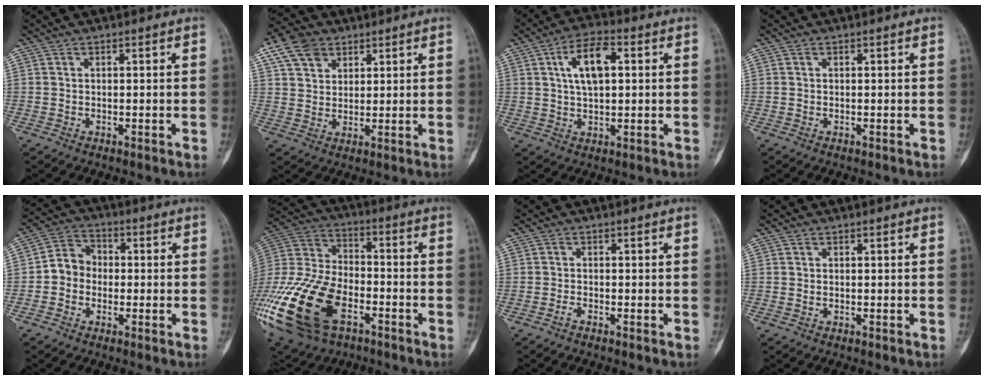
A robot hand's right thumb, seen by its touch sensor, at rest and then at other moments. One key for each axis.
{"total": 8.4, "fx": 4.4, "fy": 6.1, "fz": 3.6, "tx": -0.050, "ty": -0.003, "tz": 0.084}
{"total": 9.0, "fx": 2.3, "fy": 4.3, "fz": 7.6, "tx": -0.131, "ty": 0.009, "tz": 0.036}
{"total": 0.0}
{"total": 6.4, "fx": -1.1, "fy": 5.6, "fz": 2.9, "tx": -0.027, "ty": 0.025, "tz": -0.035}
{"total": 29.0, "fx": -12.1, "fy": 17.6, "fz": 19.7, "tx": -0.501, "ty": 0.018, "tz": -0.216}
{"total": 0.9, "fx": -0.7, "fy": 0.2, "fz": 0.4, "tx": -0.013, "ty": 0.005, "tz": -0.015}
{"total": 0.0}